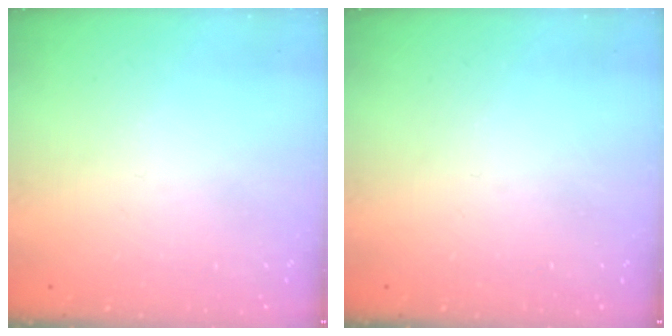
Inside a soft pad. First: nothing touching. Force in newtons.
{"total": 0.0}